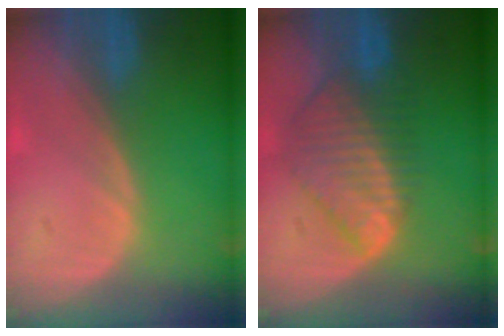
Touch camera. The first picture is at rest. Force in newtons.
{"total": 8.9, "press": 7.7, "slide": 4.4}